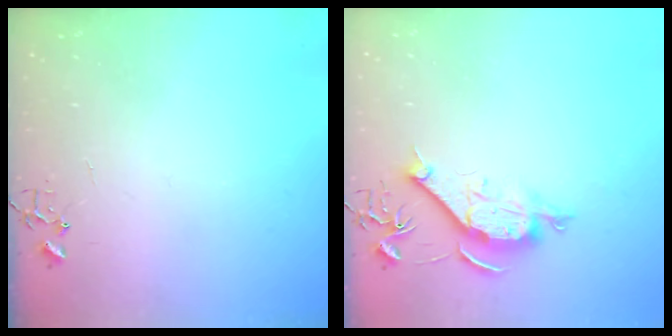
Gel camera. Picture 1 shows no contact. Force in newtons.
{"total": 10.4, "press": 10.4, "slide": 0.9}